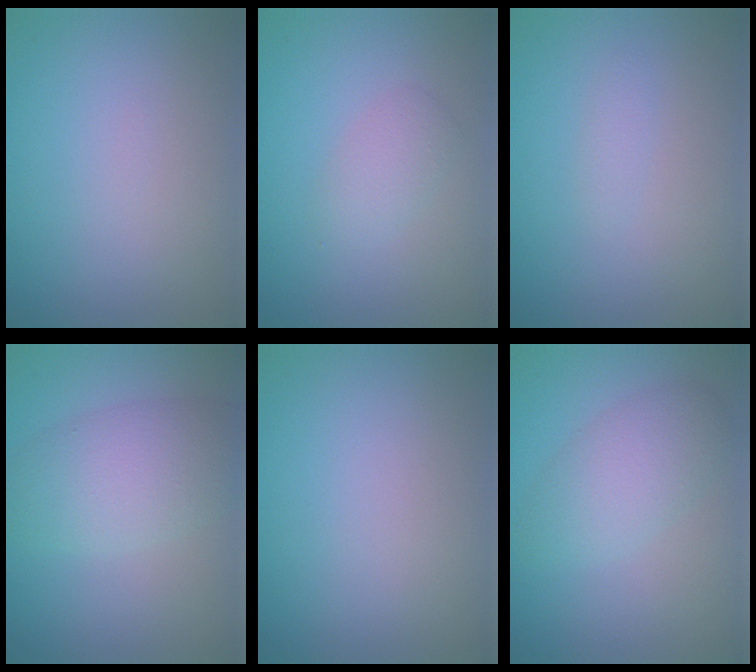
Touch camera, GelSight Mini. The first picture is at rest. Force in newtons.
{"total": 1.7, "press": 1.7, "slide": 0.1}
{"total": 0.6, "press": 0.6, "slide": 0.0}
{"total": 5.1, "press": 5.1, "slide": 0.2}
{"total": 0.0}
{"total": 3.6, "press": 3.6, "slide": 0.2}